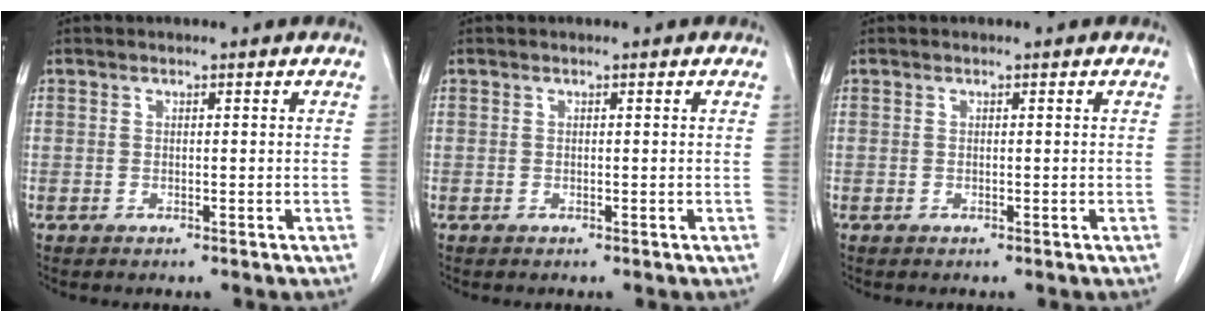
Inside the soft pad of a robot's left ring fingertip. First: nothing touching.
{"total": 0.0}
{"total": 0.0}